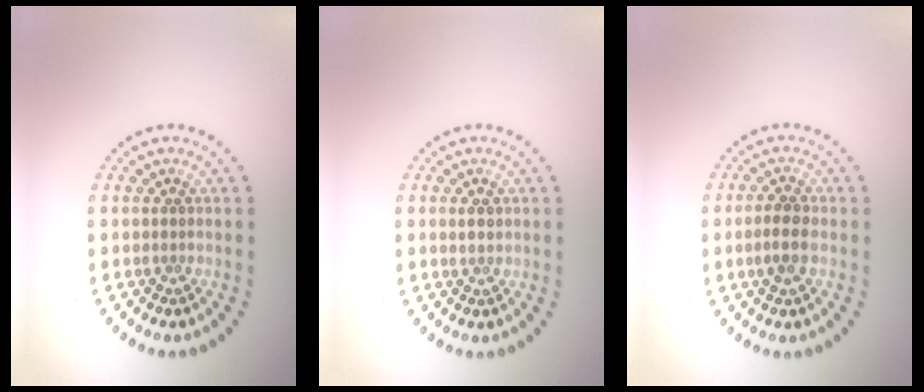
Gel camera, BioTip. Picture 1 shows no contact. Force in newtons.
{"total": 1.0, "press": 0.9, "slide": 0.3}
{"total": 1.8, "press": 1.7, "slide": 0.5}